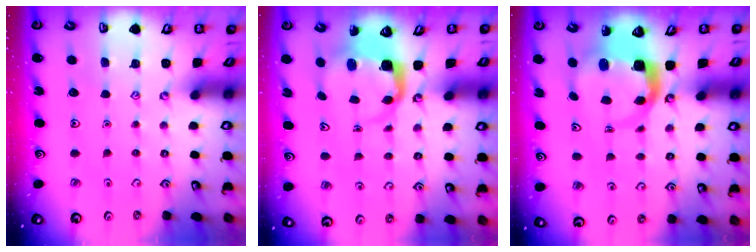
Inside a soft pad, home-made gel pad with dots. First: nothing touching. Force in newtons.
{"total": 4.1, "press": 4.0, "slide": 0.4}
{"total": 4.0, "press": 4.0, "slide": 0.3}